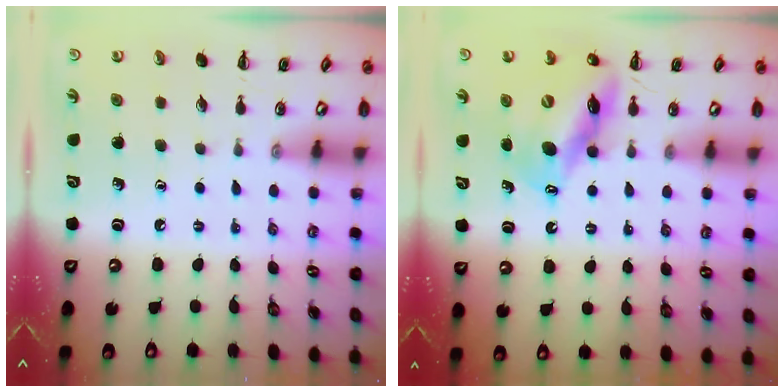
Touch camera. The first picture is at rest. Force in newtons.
{"total": 12.1, "press": 11.5, "slide": 3.5}